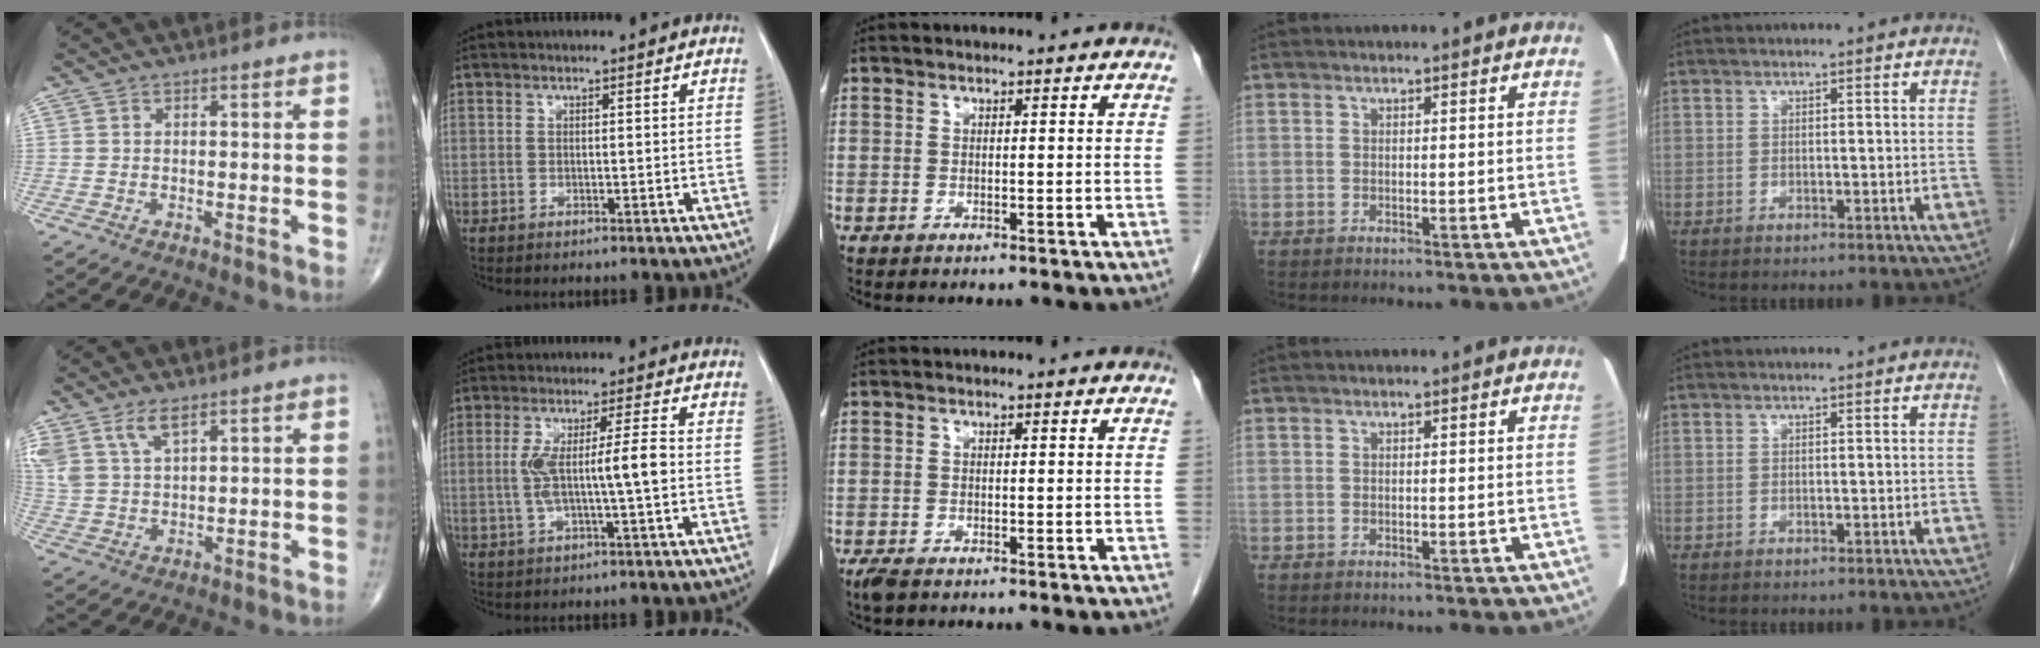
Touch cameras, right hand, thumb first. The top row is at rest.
{"thumb": {"total": 7.6, "force": [4.7, 3.3, 5.0], "torque": [-0.107, -0.011, 0.104]}, "index": {"total": 7.4, "force": [-0.5, 0.3, 7.4], "torque": [-0.140, 0.013, -0.004]}, "middle": {"total": 2.1, "force": [-1.5, 0.8, 1.2], "torque": [-0.030, -0.006, -0.024]}}